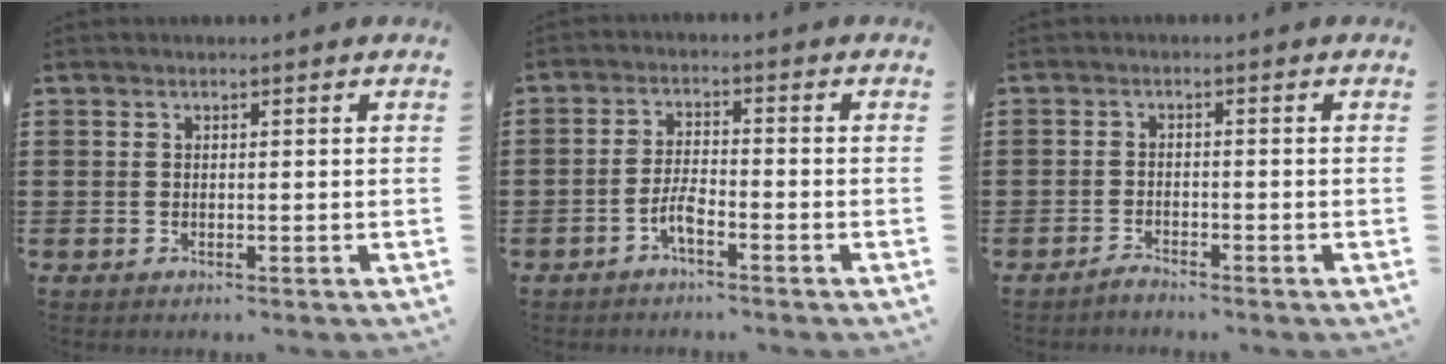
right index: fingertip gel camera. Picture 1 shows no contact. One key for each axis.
{"total": 3.5, "fx": -2.2, "fy": 0.8, "fz": 2.7, "tx": -0.069, "ty": -0.002, "tz": -0.047}
{"total": 1.6, "fx": -1.6, "fy": -0.2, "fz": 0.1, "tx": -0.007, "ty": -0.001, "tz": -0.032}